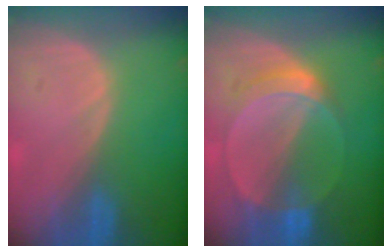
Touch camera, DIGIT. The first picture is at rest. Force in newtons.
{"total": 6.0, "press": 5.5, "slide": 2.4}